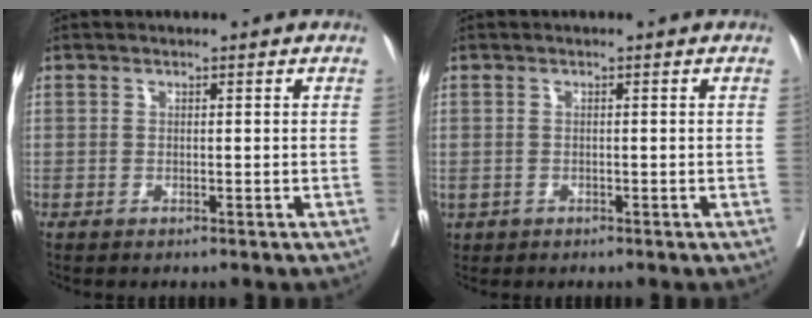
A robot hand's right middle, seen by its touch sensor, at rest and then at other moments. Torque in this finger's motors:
{"motor_torque": [0.46, -0.25, 0.66, 0.21]}